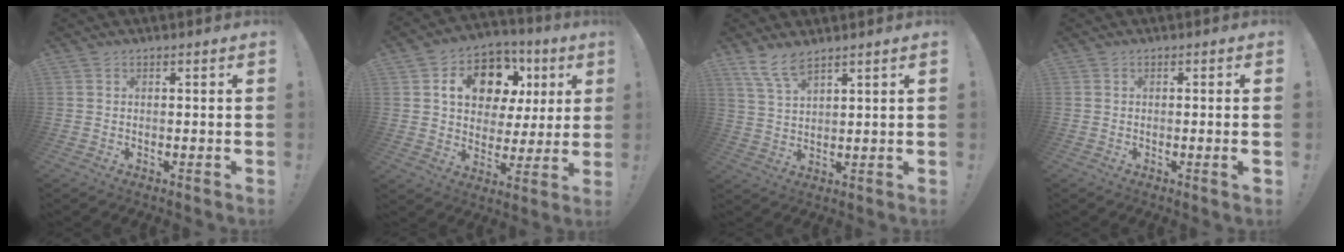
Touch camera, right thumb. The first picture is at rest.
{"total": 15.8, "force": [6.9, 11.0, 9.0], "torque": [-0.147, -0.026, 0.133]}
{"total": 6.6, "force": [5.3, 1.6, 3.5], "torque": [-0.074, -0.022, 0.099]}
{"total": 2.8, "force": [-0.6, -0.4, 2.7], "torque": [-0.035, -0.010, -0.011]}